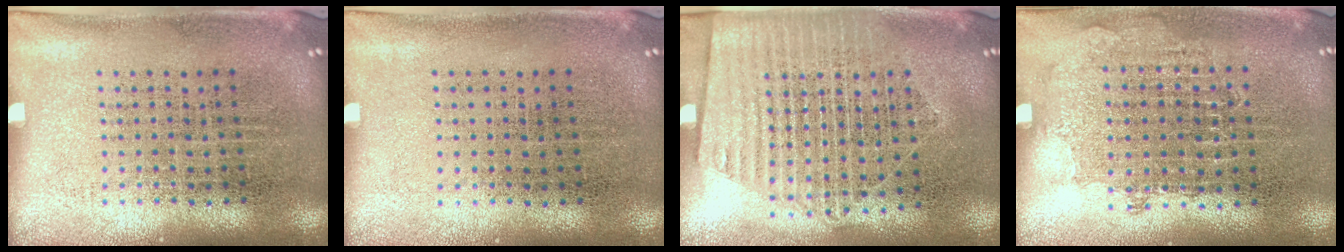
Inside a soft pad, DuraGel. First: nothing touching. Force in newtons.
{"total": 0.0}
{"total": 1.6, "press": 1.5, "slide": 0.6}
{"total": 0.8, "press": 0.8, "slide": 0.3}